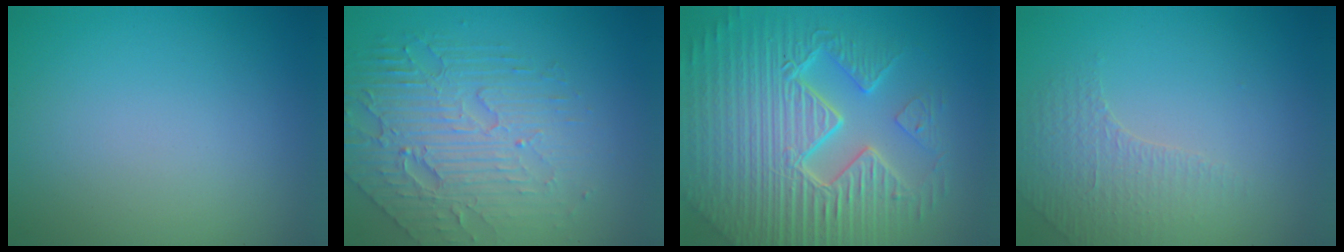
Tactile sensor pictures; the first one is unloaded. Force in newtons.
{"total": 6.4, "press": 4.8, "slide": 4.4}
{"total": 11.1, "press": 7.2, "slide": 8.5}
{"total": 1.5, "press": 1.2, "slide": 0.8}